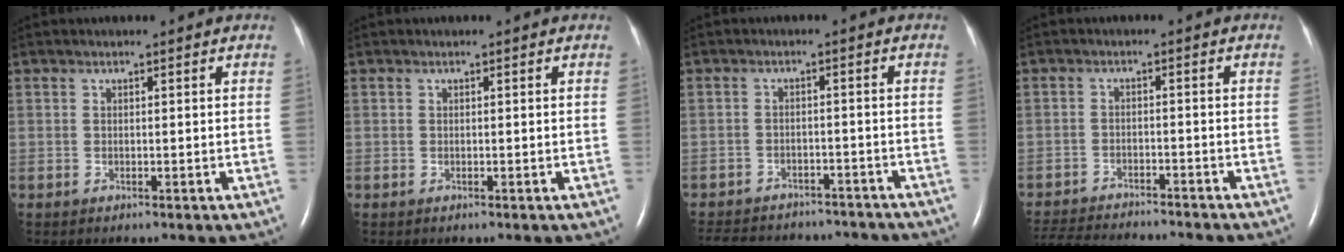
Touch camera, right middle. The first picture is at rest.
{"total": 0.0}
{"total": 18.0, "force": [-15.9, 6.1, 5.8], "torque": [-0.149, -0.008, -0.202]}
{"total": 13.6, "force": [-12.6, 1.6, 4.7], "torque": [-0.086, -0.015, -0.183]}